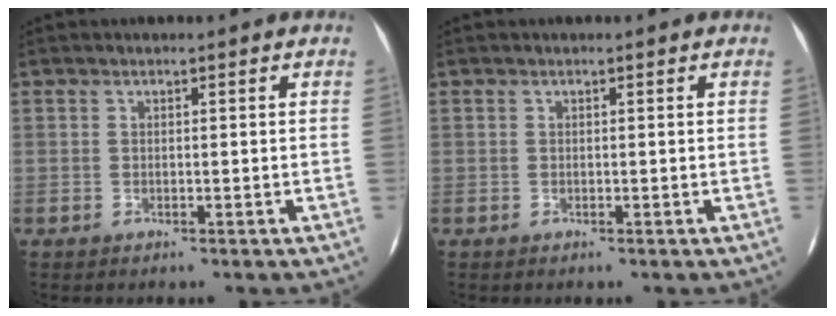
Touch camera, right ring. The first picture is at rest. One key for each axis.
{"total": 0.0}